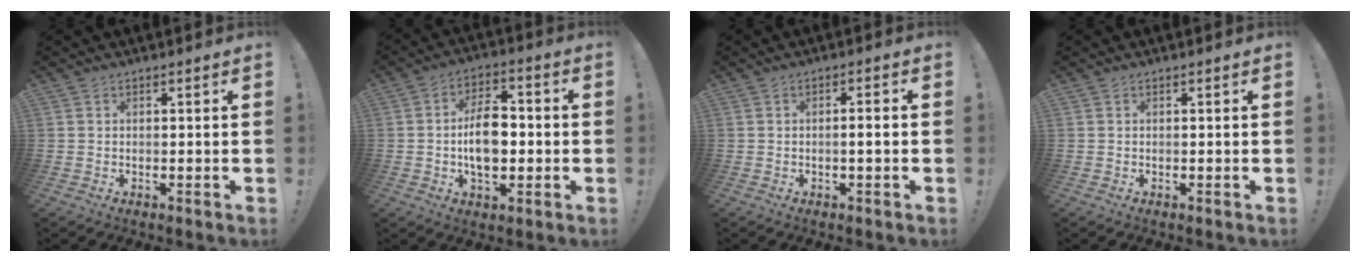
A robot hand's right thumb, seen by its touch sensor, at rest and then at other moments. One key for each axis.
{"total": 12.2, "fx": -1.5, "fy": 7.3, "fz": 9.6, "tx": -0.180, "ty": 0.009, "tz": -0.028}
{"total": 2.8, "fx": -0.7, "fy": 0.0, "fz": 2.7, "tx": -0.056, "ty": 0.004, "tz": -0.013}
{"total": 0.0}